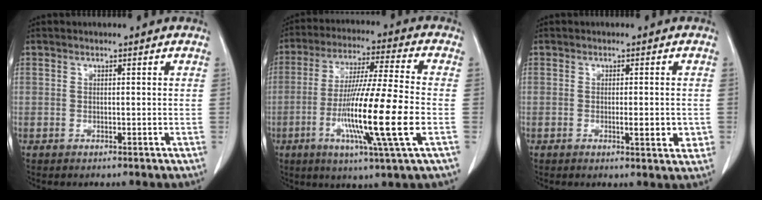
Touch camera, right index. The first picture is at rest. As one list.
[{"total": 16.2, "force": [-4.0, -0.7, 15.7], "torque": [-0.297, -0.020, -0.077]}, {"total": 3.8, "force": [-0.7, 1.0, 3.6], "torque": [-0.049, -0.003, -0.006]}]